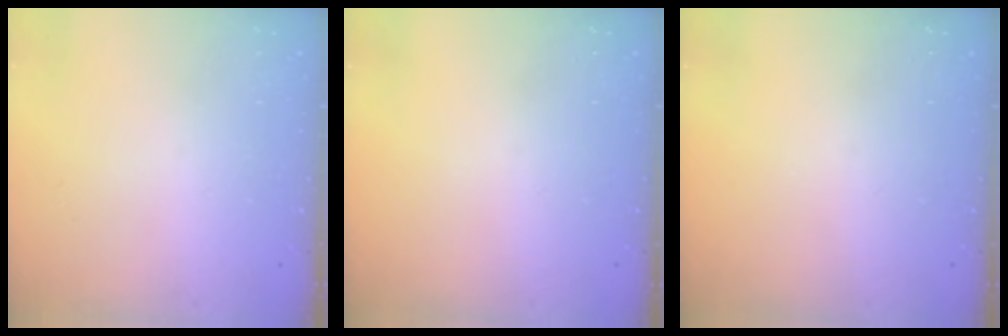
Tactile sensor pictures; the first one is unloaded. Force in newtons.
{"total": 0.0}
{"total": 0.0}